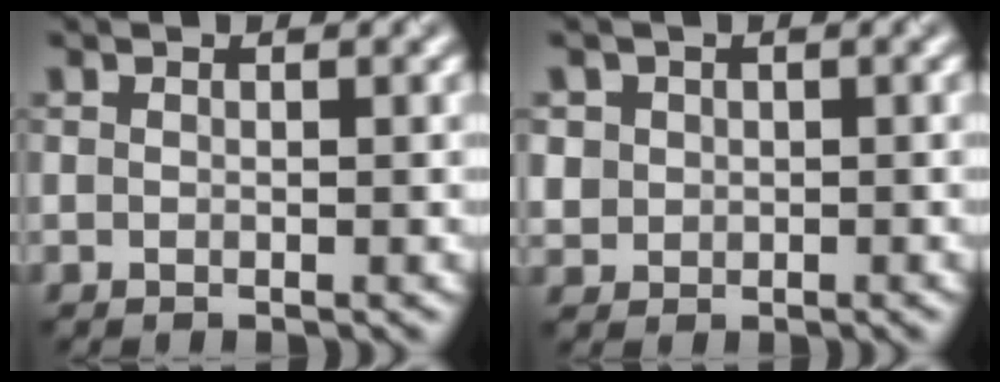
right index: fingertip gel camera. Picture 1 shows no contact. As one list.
[{"total": 2.1, "force": [0.5, 2.0, 0.4], "torque": [-0.006, 0.004, 0.027]}]